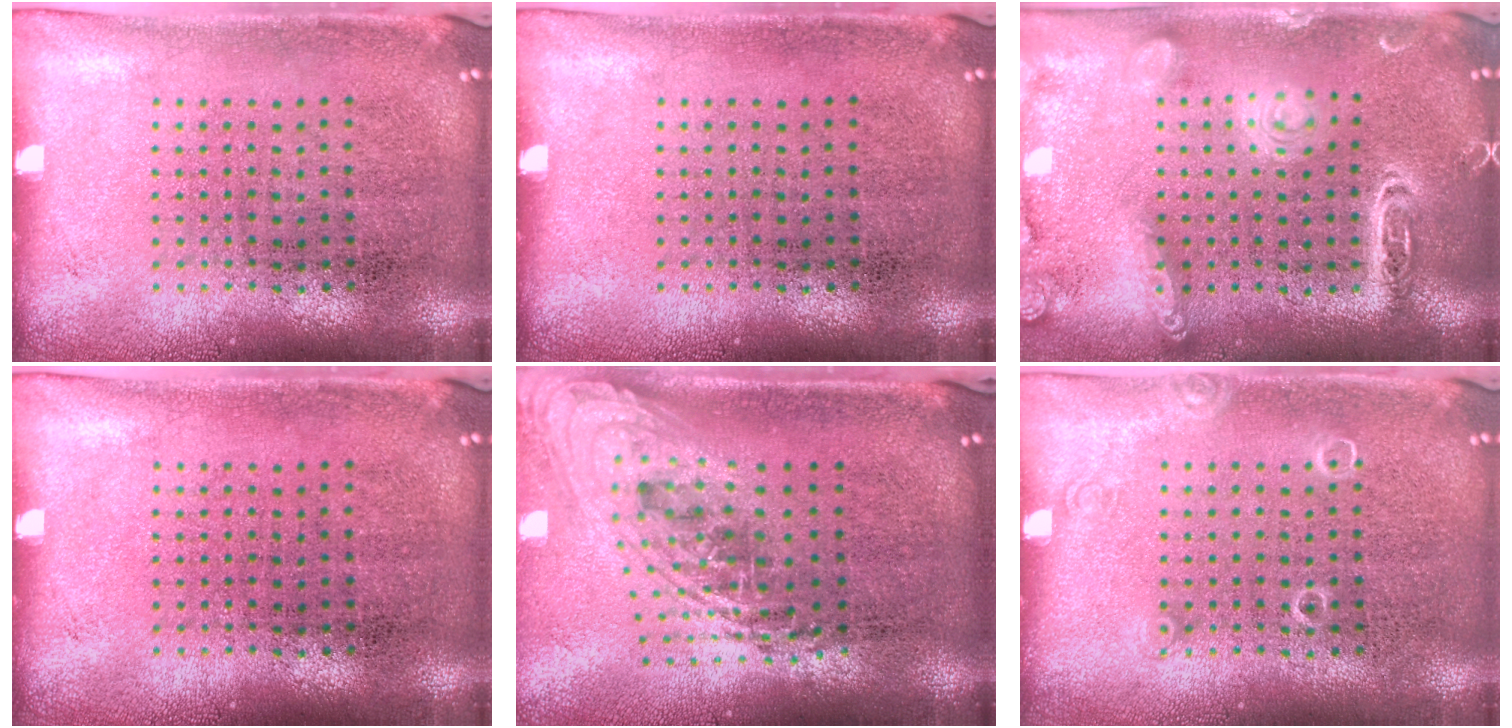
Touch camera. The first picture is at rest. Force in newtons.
{"total": 0.0}
{"total": 2.1, "press": 2.1, "slide": 0.1}
{"total": 0.0}
{"total": 2.2, "press": 1.6, "slide": 1.6}
{"total": 0.9, "press": 0.9, "slide": 0.1}